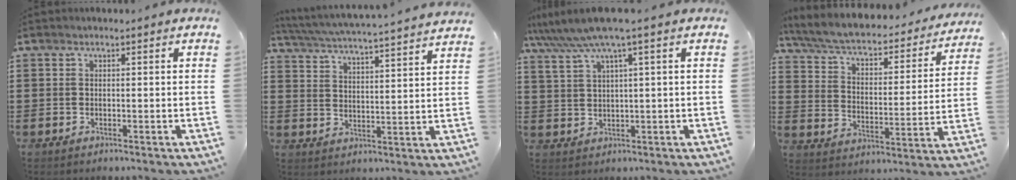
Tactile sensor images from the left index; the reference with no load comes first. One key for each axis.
{"total": 4.7, "fx": 4.4, "fy": -0.7, "fz": 1.5, "tx": -0.050, "ty": -0.038, "tz": 0.071}
{"total": 5.5, "fx": 3.2, "fy": -0.2, "fz": 4.4, "tx": -0.102, "ty": -0.015, "tz": 0.051}
{"total": 4.9, "fx": 4.1, "fy": 0.9, "fz": 2.6, "tx": -0.070, "ty": -0.036, "tz": 0.063}